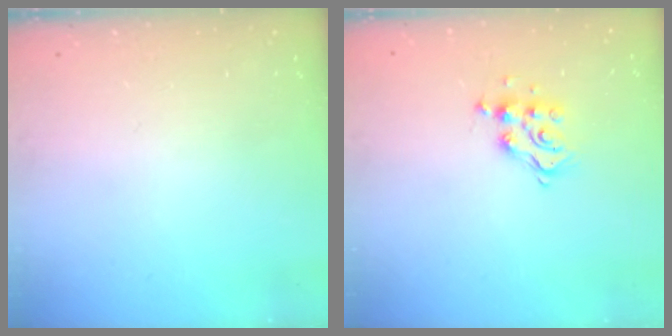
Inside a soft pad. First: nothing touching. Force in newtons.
{"total": 9.7, "press": 9.7, "slide": 0.7}